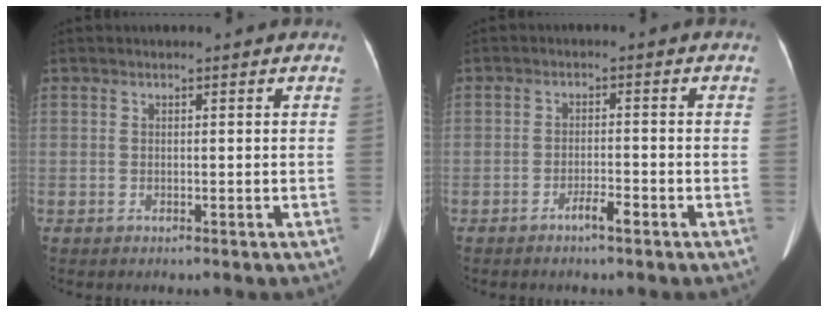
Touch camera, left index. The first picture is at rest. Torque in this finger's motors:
{"motor_torque": [0.24, 0.20, 0.03, 0.00]}